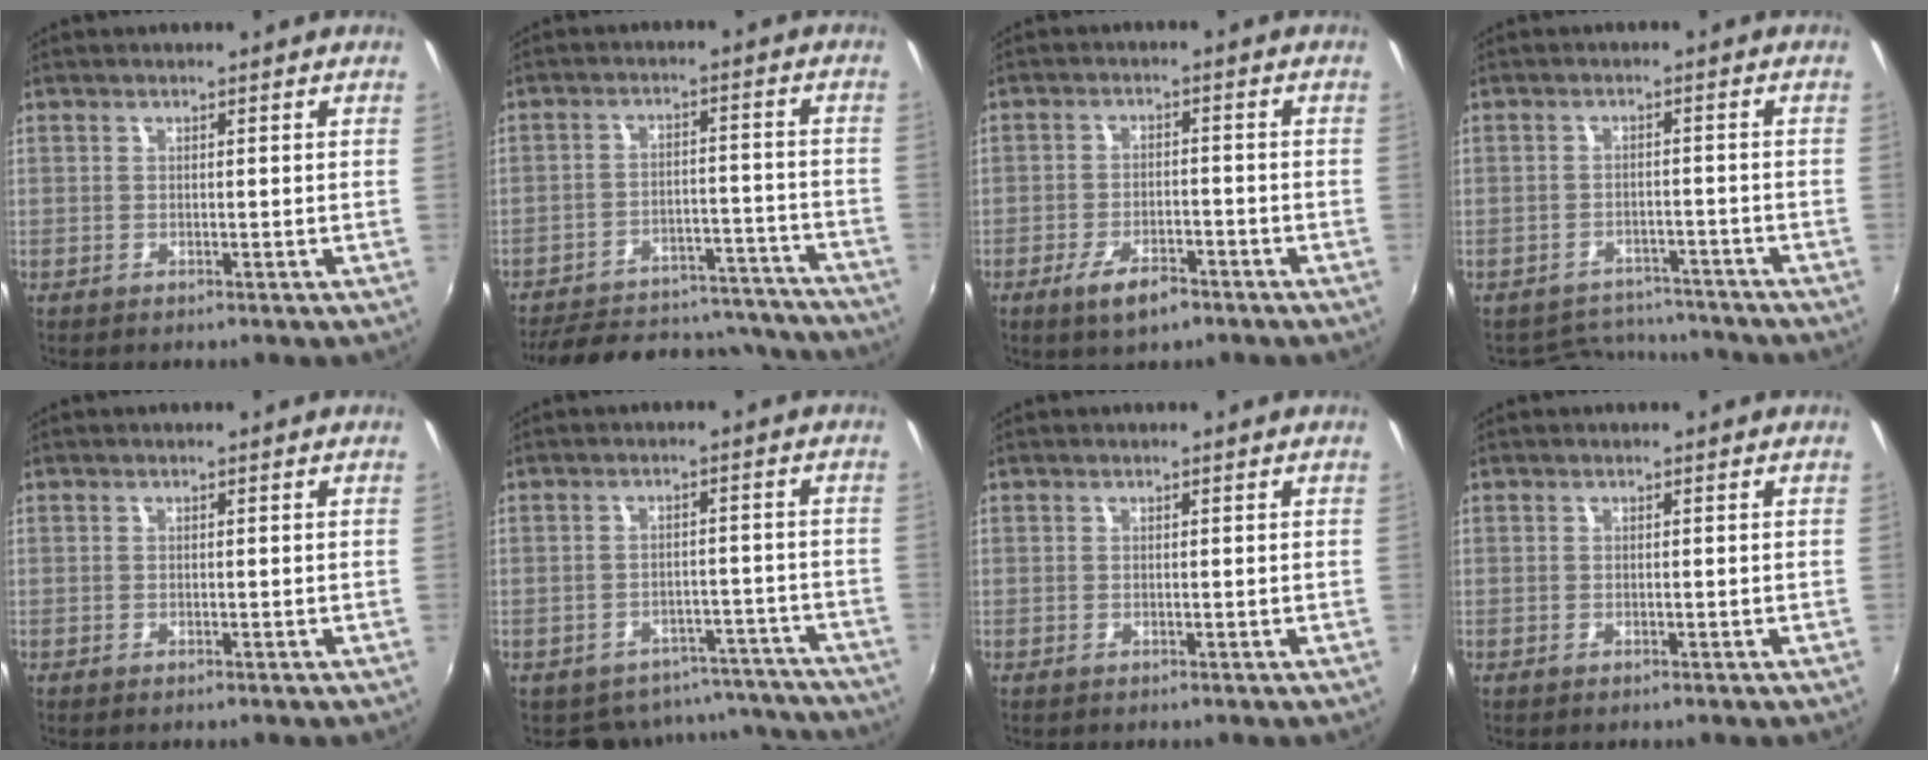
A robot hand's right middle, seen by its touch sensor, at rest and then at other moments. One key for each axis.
{"total": 25.4, "fx": -22.2, "fy": 8.6, "fz": 8.8, "tx": -0.172, "ty": 0.030, "tz": -0.271}
{"total": 6.5, "fx": -4.3, "fy": 2.6, "fz": 4.2, "tx": -0.096, "ty": -0.009, "tz": -0.070}
{"total": 9.0, "fx": -8.4, "fy": 3.3, "fz": 1.1, "tx": -0.036, "ty": 0.013, "tz": -0.114}
{"total": 0.0}
{"total": 13.0, "fx": -11.6, "fy": 5.5, "fz": 1.9, "tx": -0.035, "ty": 0.030, "tz": -0.131}
{"total": 0.0}
{"total": 0.0}